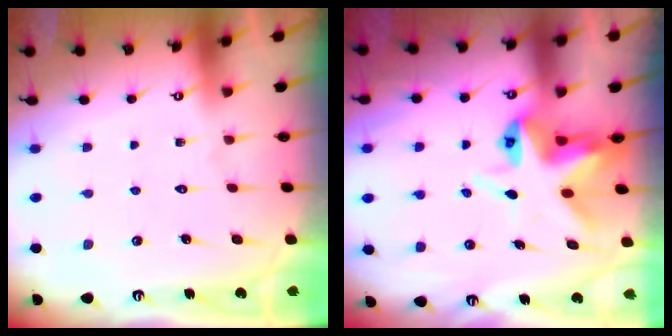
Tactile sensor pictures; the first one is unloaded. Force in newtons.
{"total": 7.5, "press": 7.5, "slide": 0.4}